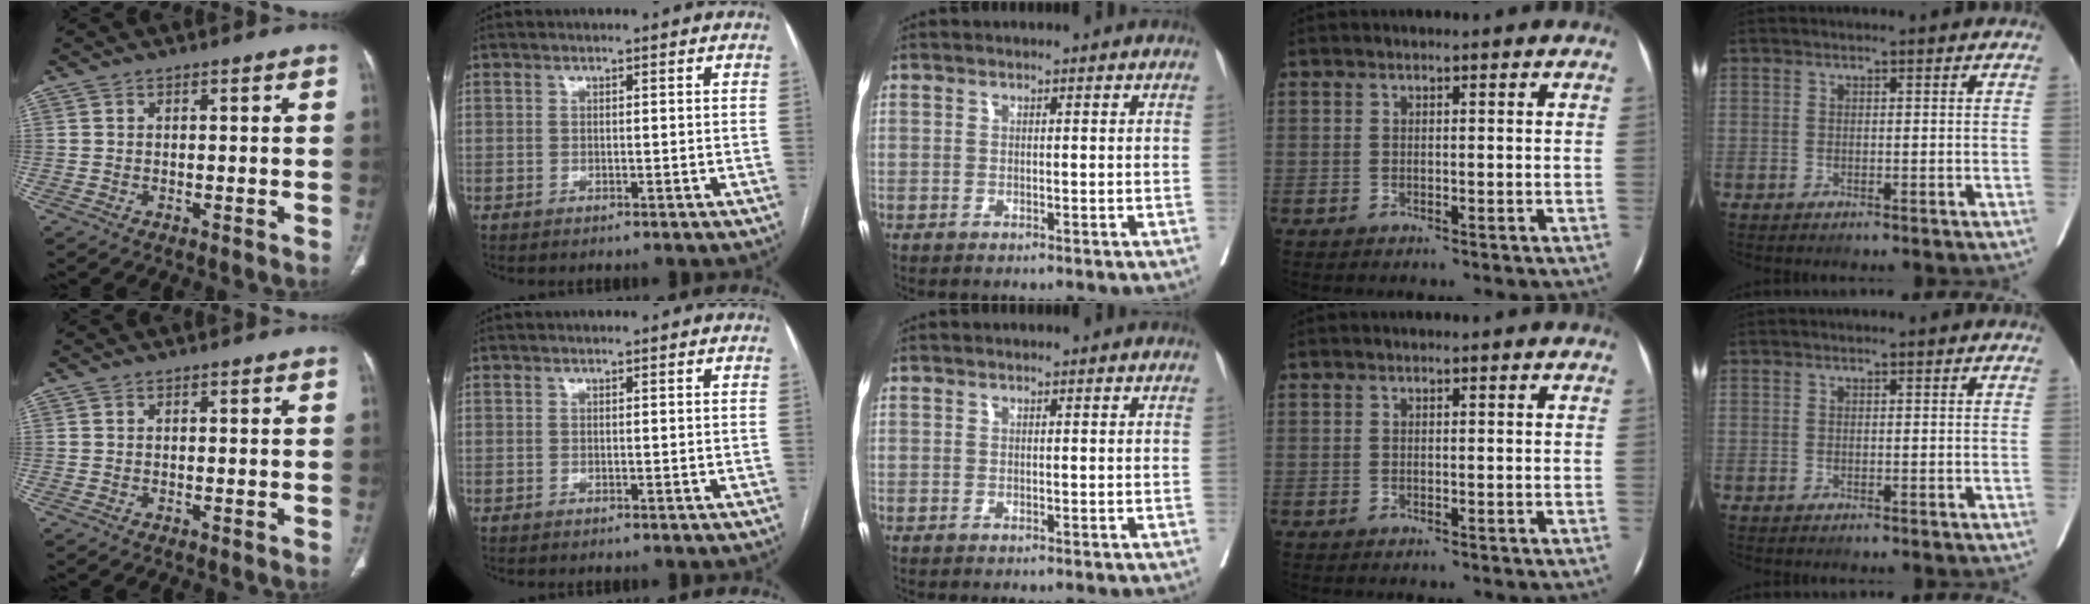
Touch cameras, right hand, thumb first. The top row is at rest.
{}